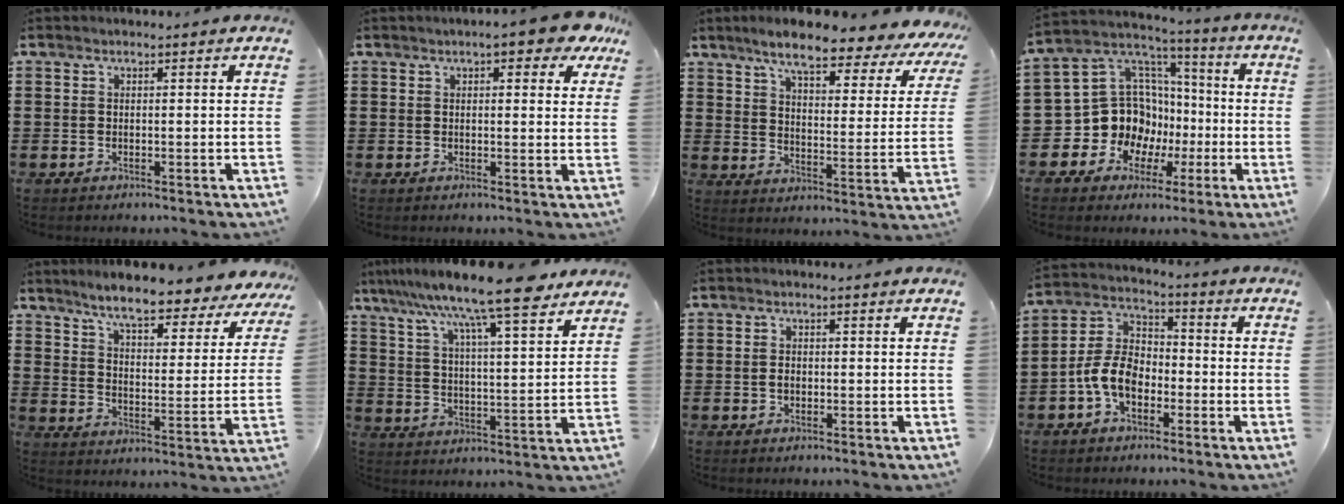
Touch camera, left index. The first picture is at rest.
{"total": 5.0, "force": [3.6, 0.9, 3.4], "torque": [-0.051, -0.009, 0.058]}
{"total": 8.0, "force": [6.5, 1.3, 4.4], "torque": [-0.097, -0.034, 0.106]}
{"total": 13.4, "force": [-2.9, 12.1, 4.9], "torque": [-0.147, -0.014, -0.041]}
{"total": 7.3, "force": [6.7, 0.5, 3.0], "torque": [-0.078, -0.042, 0.112]}
{"total": 11.9, "force": [9.9, 0.8, 6.6], "torque": [-0.139, -0.058, 0.161]}
{"total": 1.3, "force": [-0.3, 0.8, 1.0], "torque": [-0.021, 0.004, -0.006]}
{"total": 7.4, "force": [-3.5, 4.7, 4.6], "torque": [-0.126, 0.006, -0.077]}